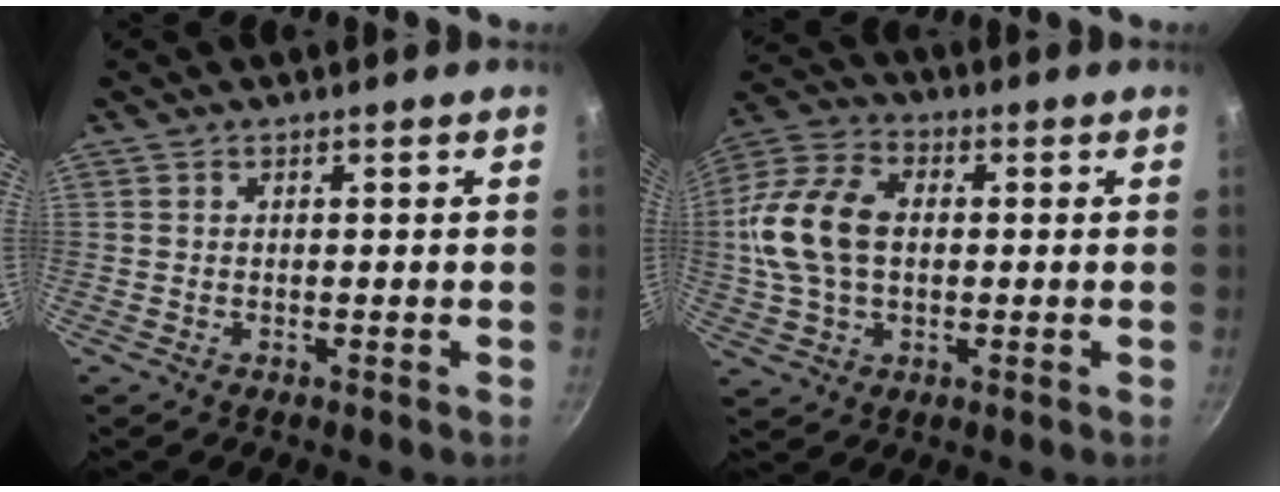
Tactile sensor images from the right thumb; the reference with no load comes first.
{"total": 15.0, "force": [0.7, 10.0, 11.2], "torque": [-0.209, 0.024, 0.001]}